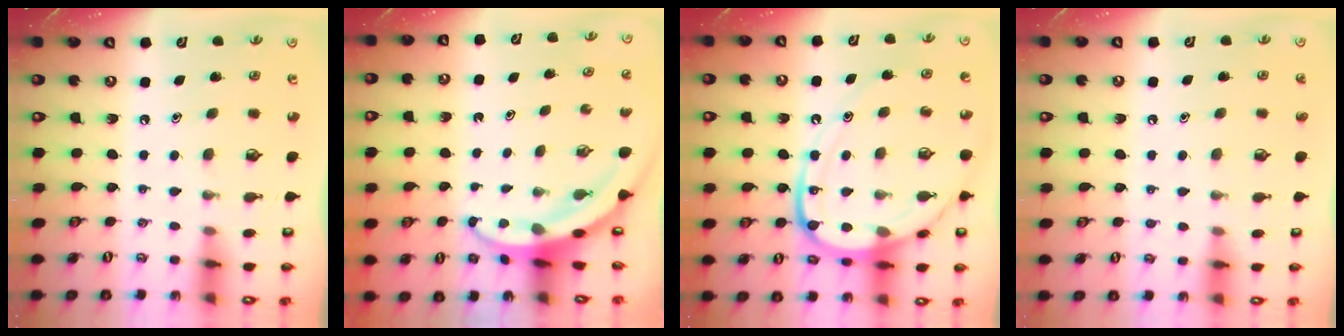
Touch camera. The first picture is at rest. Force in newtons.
{"total": 3.9, "press": 3.9, "slide": 0.5}
{"total": 14.3, "press": 14.3, "slide": 1.2}
{"total": 2.9, "press": 2.8, "slide": 0.3}